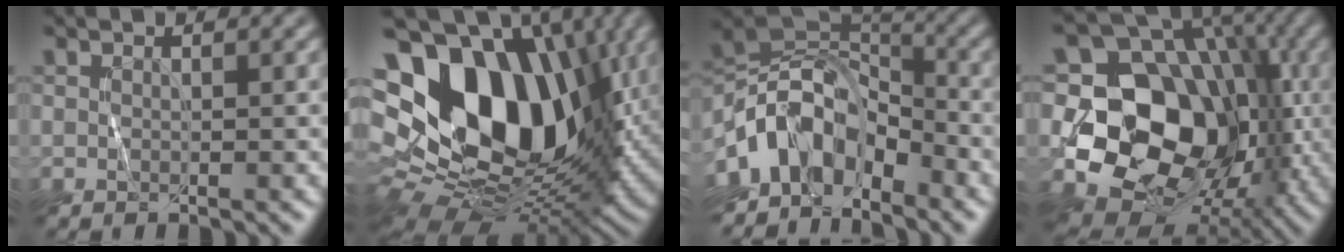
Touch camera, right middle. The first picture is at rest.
{"total": 19.7, "force": [4.6, 13.4, 13.7], "torque": [-0.271, -0.001, 0.089]}
{"total": 9.0, "force": [-5.0, 5.1, 5.5], "torque": [-0.082, 0.014, -0.107]}
{"total": 15.1, "force": [-1.3, 12.0, 9.1], "torque": [-0.128, -0.019, -0.034]}